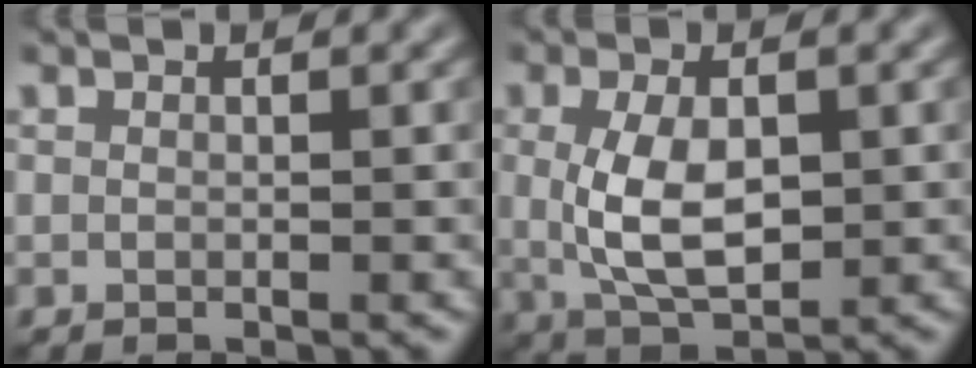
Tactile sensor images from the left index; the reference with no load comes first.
{"total": 5.4, "force": [0.3, 2.7, 4.6], "torque": [-0.103, -0.002, 0.011]}